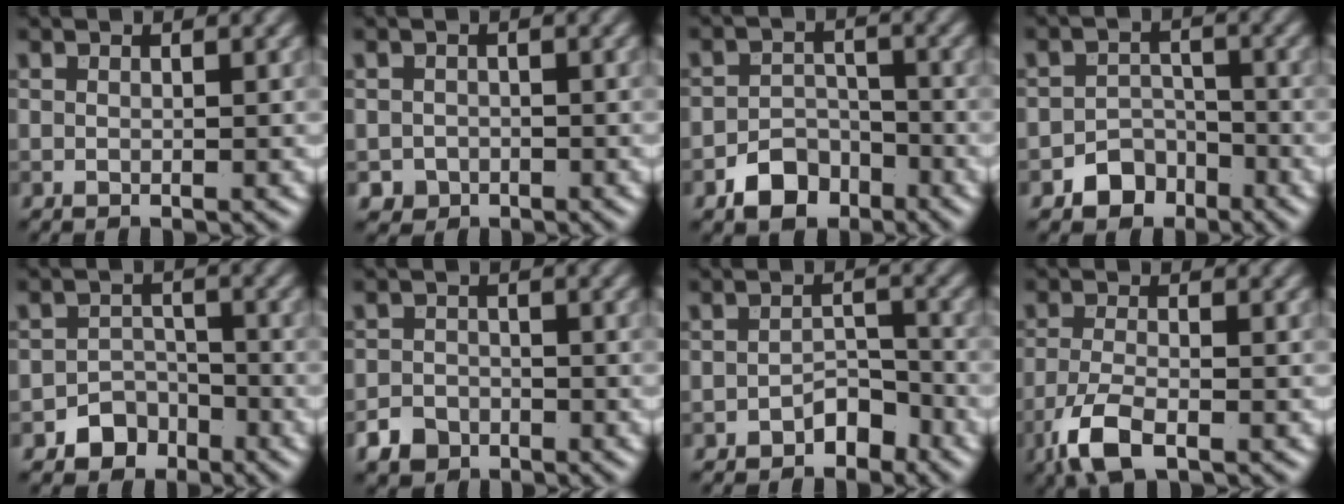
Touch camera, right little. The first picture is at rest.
{"total": 1.4, "force": [-0.7, 1.2, -0.1], "torque": [0.012, -0.002, -0.015]}
{"total": 3.6, "force": [-2.3, 2.4, 1.3], "torque": [-0.011, 0.001, -0.042]}
{"total": 3.0, "force": [-1.9, 2.2, 0.7], "torque": [0.004, 0.003, -0.033]}
{"total": 2.7, "force": [-1.8, 2.0, 0.5], "torque": [0.008, 0.005, -0.031]}
{"total": 2.5, "force": [-1.6, 1.8, 0.6], "torque": [-0.006, -0.001, -0.035]}
{"total": 2.4, "force": [-1.7, 1.3, 1.0], "torque": [-0.012, 0.011, -0.030]}
{"total": 4.2, "force": [-2.6, 1.3, 3.0], "torque": [-0.072, -0.010, -0.059]}